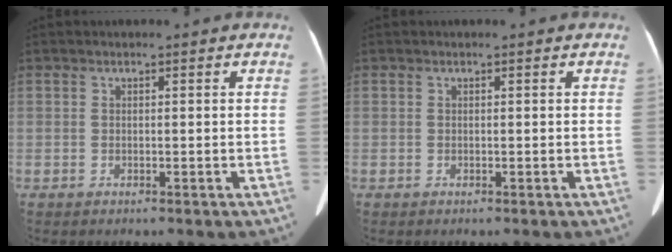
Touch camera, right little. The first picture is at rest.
{"total": 0.0}